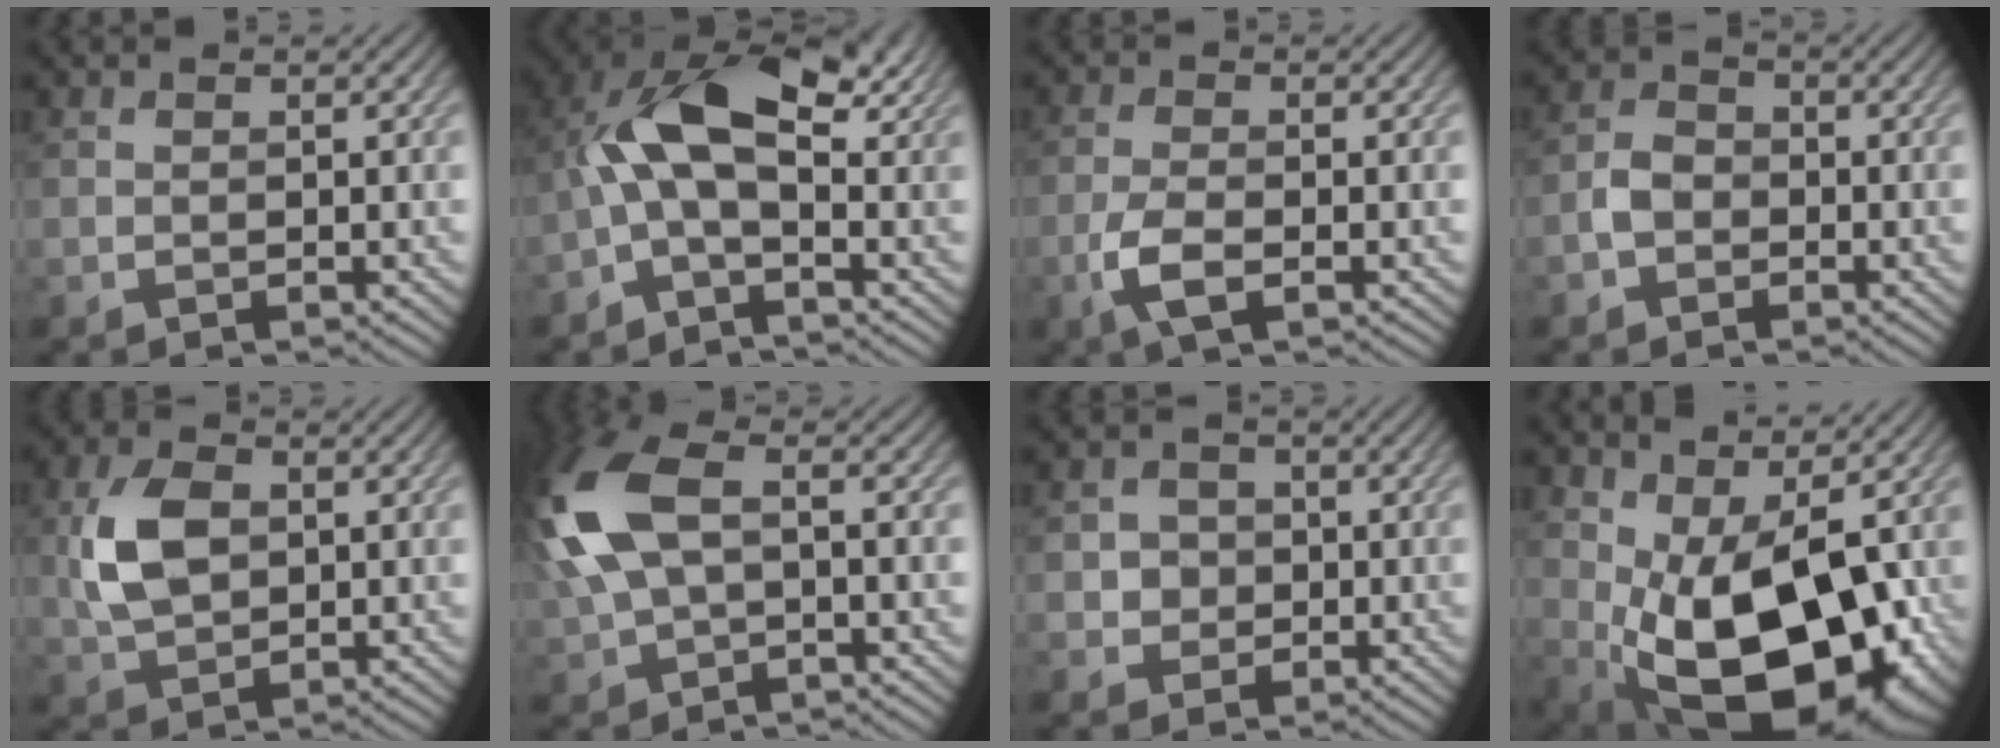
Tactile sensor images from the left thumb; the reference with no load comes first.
{"total": 9.9, "force": [0.1, 4.7, 8.7], "torque": [-0.172, 0.026, -0.011]}
{"total": 4.0, "force": [-1.8, 1.4, 3.3], "torque": [-0.080, -0.002, -0.043]}
{"total": 2.9, "force": [-1.4, 2.2, 1.3], "torque": [-0.027, 0.005, -0.035]}
{"total": 6.7, "force": [0.8, 4.3, 5.1], "torque": [-0.115, 0.006, 0.013]}
{"total": 11.5, "force": [1.1, 5.9, 9.8], "torque": [-0.257, 0.017, 0.013]}
{"total": 3.1, "force": [-0.4, 2.9, 0.8], "torque": [-0.016, -0.002, -0.022]}
{"total": 16.6, "force": [-0.4, 9.6, 13.5], "torque": [-0.191, -0.034, 0.029]}